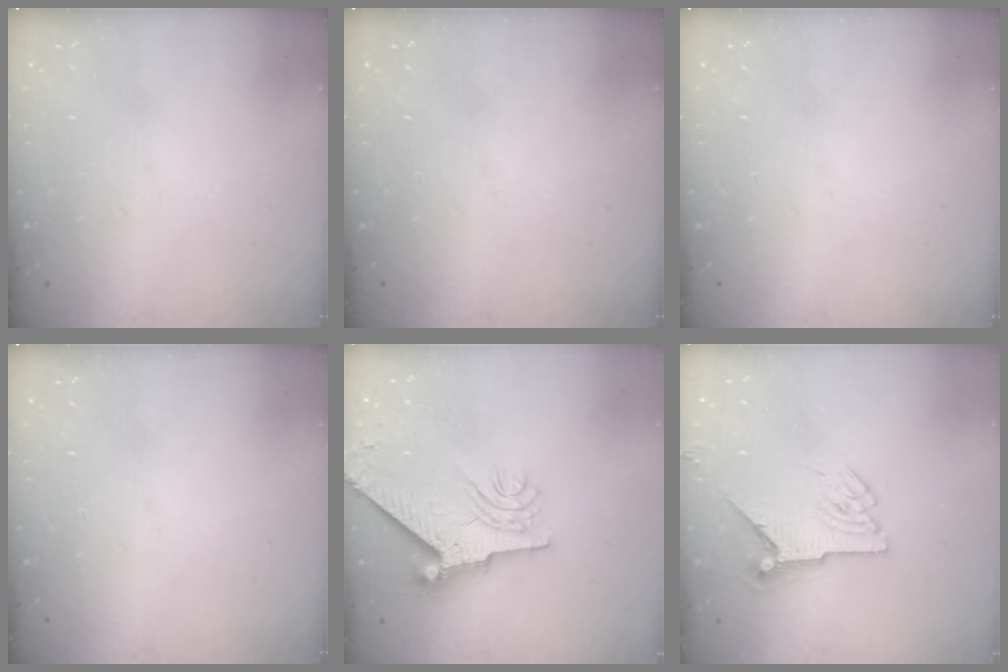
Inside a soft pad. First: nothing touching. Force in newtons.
{"total": 0.0}
{"total": 0.0}
{"total": 0.0}
{"total": 11.4, "press": 11.3, "slide": 1.5}
{"total": 9.5, "press": 9.5, "slide": 0.5}